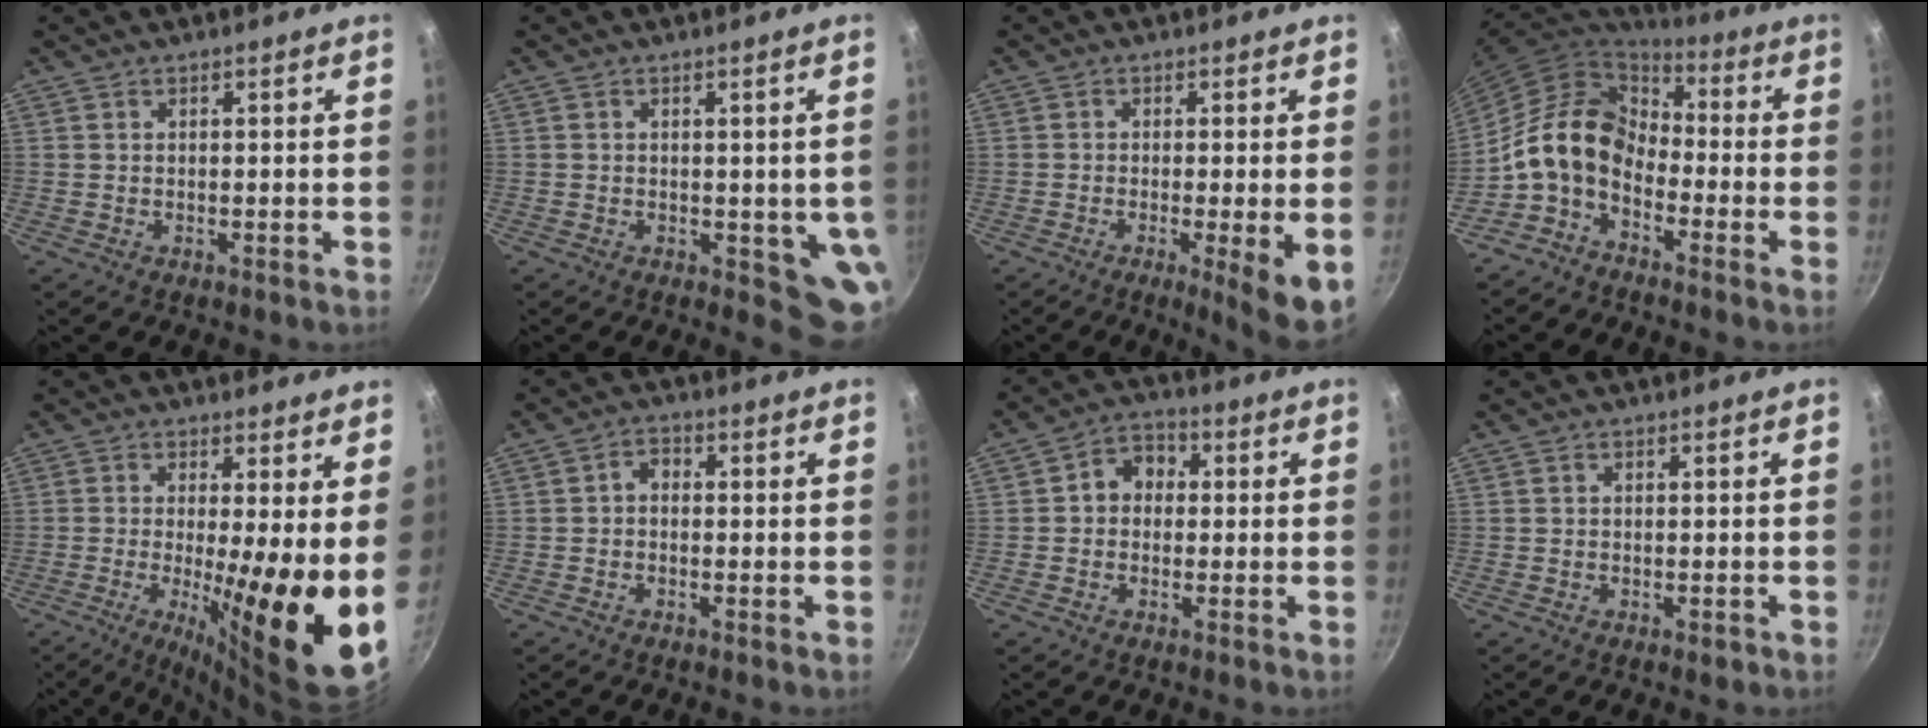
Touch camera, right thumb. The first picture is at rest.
{"total": 6.9, "force": [-0.9, 3.5, 5.9], "torque": [-0.046, -0.011, -0.008]}
{"total": 7.1, "force": [-1.8, 0.7, 6.8], "torque": [-0.103, -0.007, -0.024]}
{"total": 12.0, "force": [-3.5, 8.4, 7.9], "torque": [-0.122, 0.049, -0.089]}
{"total": 15.8, "force": [-0.5, 3.0, 15.5], "torque": [-0.220, -0.035, -0.004]}
{"total": 2.4, "force": [-0.4, 1.9, 1.5], "torque": [-0.024, 0.011, -0.013]}
{"total": 6.1, "force": [0.5, 5.1, 3.3], "torque": [-0.020, 0.015, -0.006]}
{"total": 1.0, "force": [-0.5, 0.6, 0.7], "torque": [-0.009, 0.002, -0.007]}